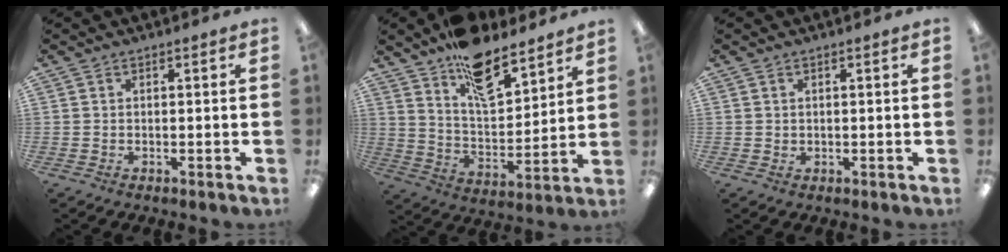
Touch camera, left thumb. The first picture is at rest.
{"total": 14.6, "force": [11.1, 6.1, 7.4], "torque": [-0.114, -0.069, 0.196]}
{"total": 1.1, "force": [0.5, 0.6, 0.7], "torque": [-0.016, 0.003, 0.009]}